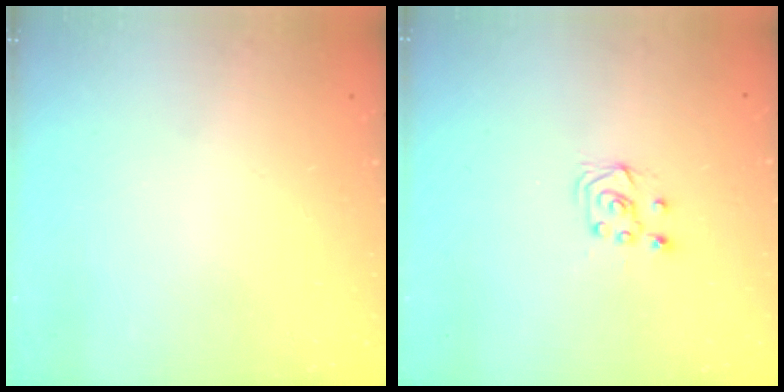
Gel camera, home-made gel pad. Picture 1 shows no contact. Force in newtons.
{"total": 4.9, "press": 4.8, "slide": 0.7}